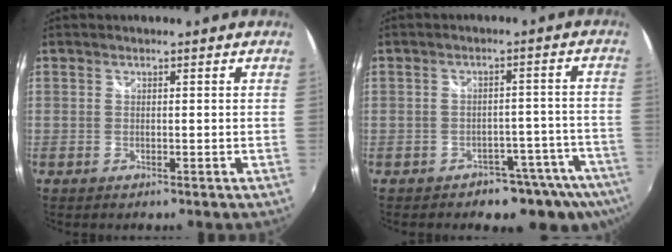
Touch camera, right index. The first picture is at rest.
{"total": 7.8, "force": [-5.8, 4.5, 2.6], "torque": [-0.029, 0.032, -0.069]}